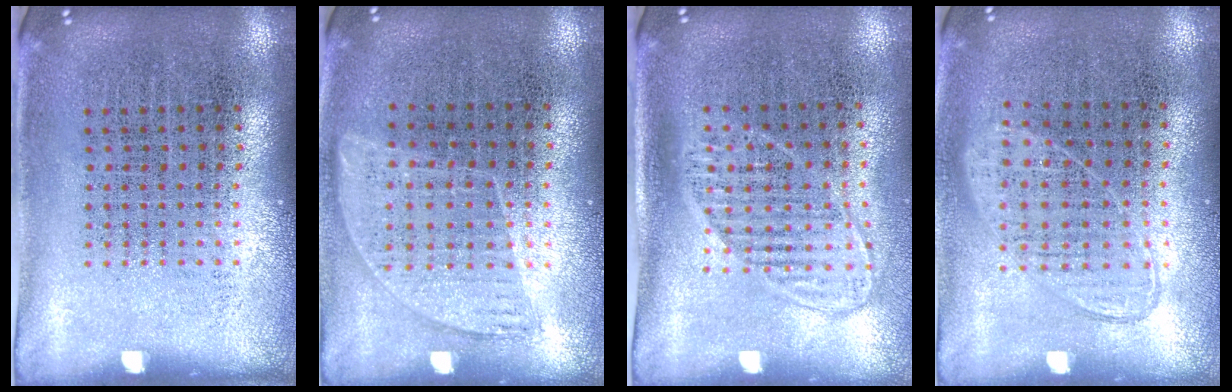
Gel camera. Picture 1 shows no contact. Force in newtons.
{"total": 0.9, "press": 0.8, "slide": 0.4}
{"total": 1.5, "press": 1.3, "slide": 0.7}
{"total": 0.9, "press": 0.9, "slide": 0.4}